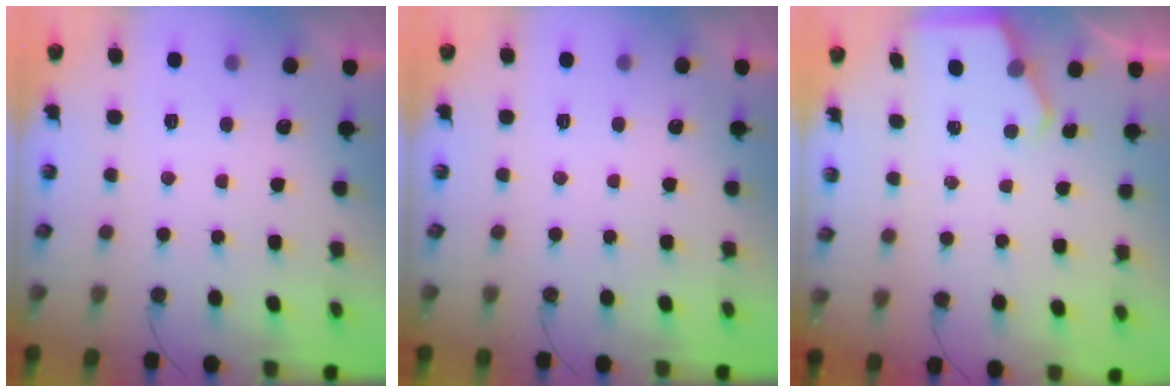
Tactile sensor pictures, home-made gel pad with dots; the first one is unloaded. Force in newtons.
{"total": 0.0}
{"total": 3.0, "press": 2.9, "slide": 0.5}